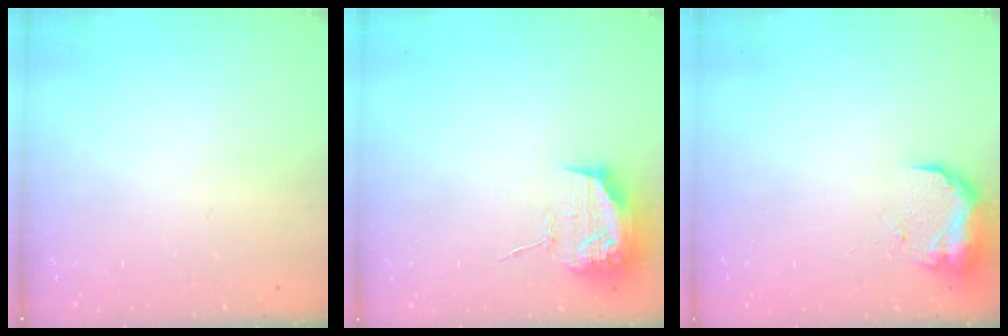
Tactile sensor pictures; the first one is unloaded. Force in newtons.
{"total": 13.9, "press": 13.9, "slide": 0.1}
{"total": 9.9, "press": 9.4, "slide": 3.1}